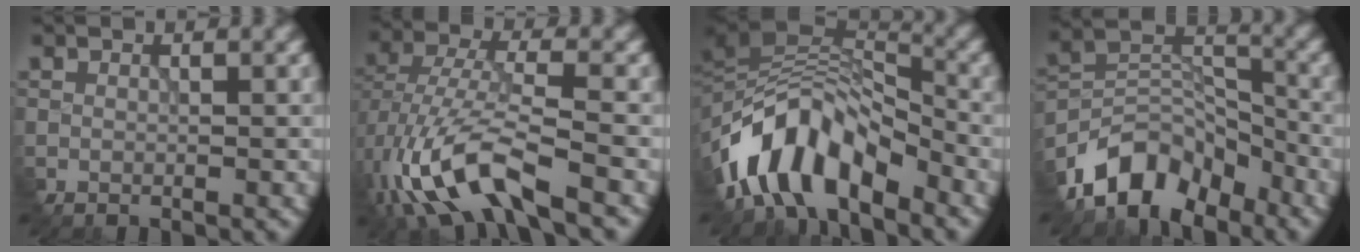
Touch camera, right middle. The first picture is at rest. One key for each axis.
{"total": 9.0, "fx": -4.8, "fy": 3.3, "fz": 6.8, "tx": -0.160, "ty": 0.007, "tz": -0.093}
{"total": 8.7, "fx": -5.6, "fy": 3.9, "fz": 5.5, "tx": -0.094, "ty": 0.017, "tz": -0.105}
{"total": 7.5, "fx": -5.9, "fy": 3.9, "fz": 2.4, "tx": -0.038, "ty": 0.005, "tz": -0.117}